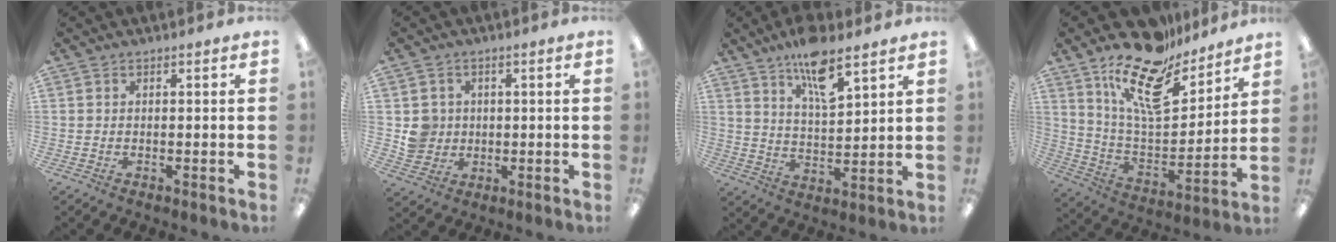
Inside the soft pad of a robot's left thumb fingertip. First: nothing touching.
{"total": 5.9, "force": [0.6, 5.8, 0.9], "torque": [-0.010, 0.005, 0.013]}
{"total": 11.1, "force": [8.0, 3.5, 6.9], "torque": [-0.113, -0.043, 0.138]}
{"total": 19.2, "force": [13.8, 7.8, 10.9], "torque": [-0.199, -0.087, 0.243]}